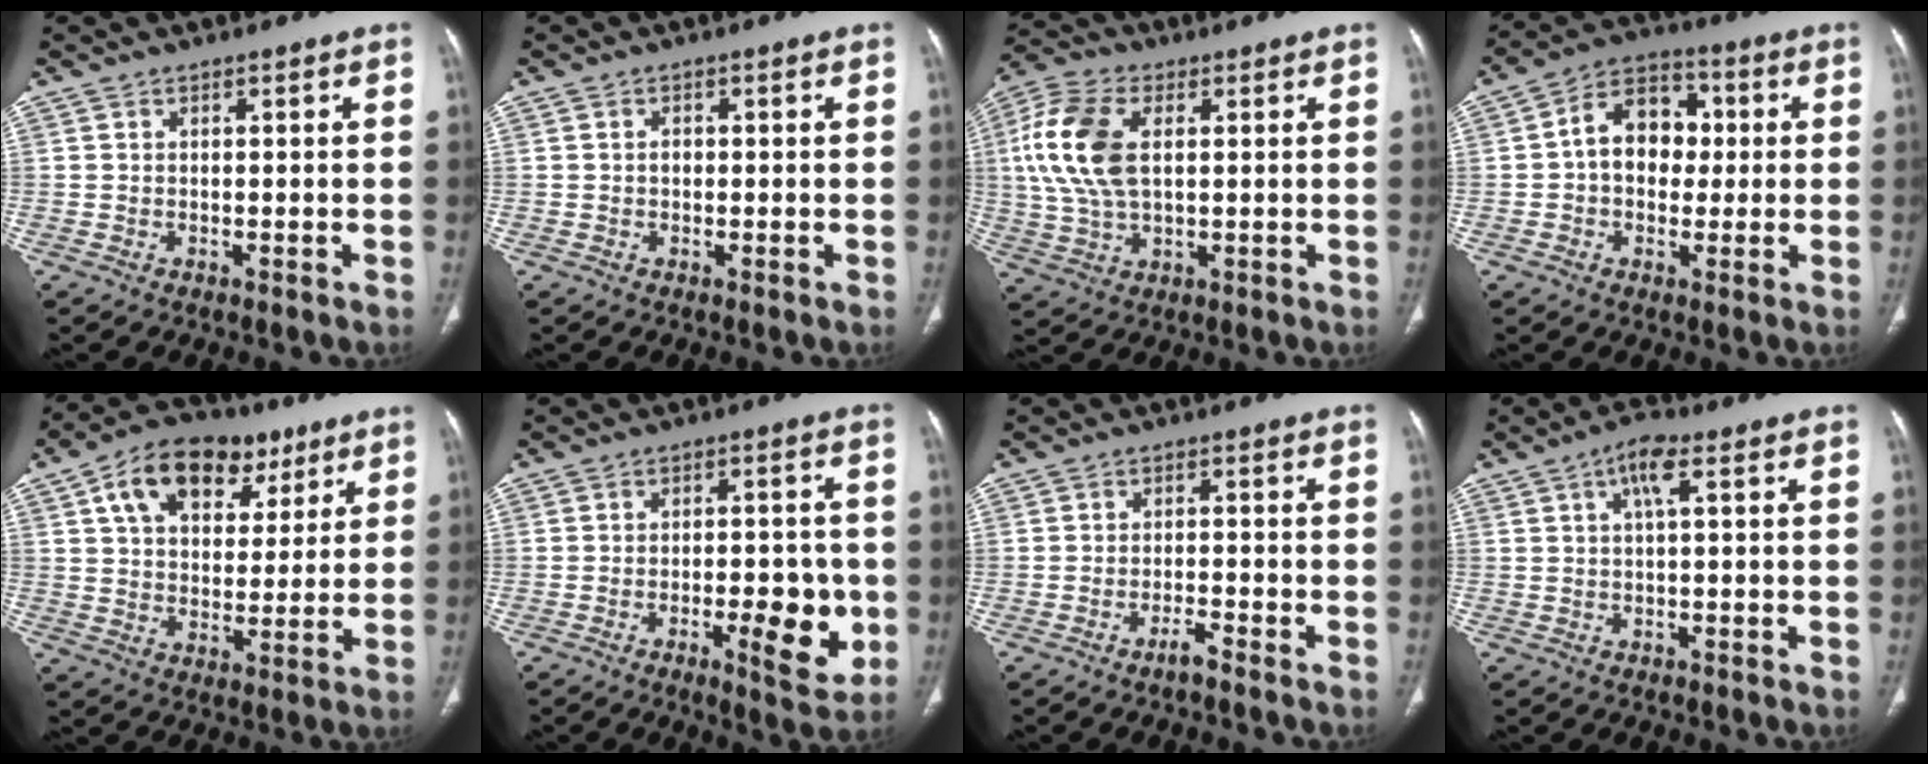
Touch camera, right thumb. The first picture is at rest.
{"total": 1.1, "force": [-0.1, 0.8, 0.6], "torque": [-0.008, 0.003, -0.004]}
{"total": 14.2, "force": [2.5, 8.2, 11.3], "torque": [-0.246, 0.009, 0.046]}
{"total": 11.1, "force": [0.7, 8.3, 7.4], "torque": [-0.084, 0.026, 0.003]}
{"total": 17.4, "force": [8.3, 11.1, 10.4], "torque": [-0.130, -0.003, 0.132]}
{"total": 10.3, "force": [-3.1, 3.7, 9.1], "torque": [-0.105, 0.009, -0.037]}
{"total": 2.3, "force": [-1.9, 0.0, 1.2], "torque": [-0.028, 0.009, -0.036]}
{"total": 4.6, "force": [1.3, 1.2, 4.2], "torque": [-0.079, 0.009, 0.018]}